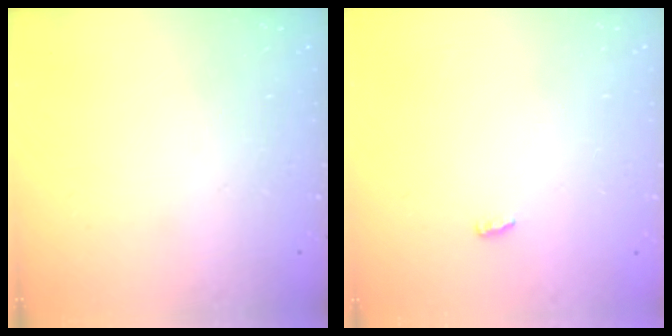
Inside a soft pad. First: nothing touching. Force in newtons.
{"total": 2.9, "press": 2.6, "slide": 1.3}